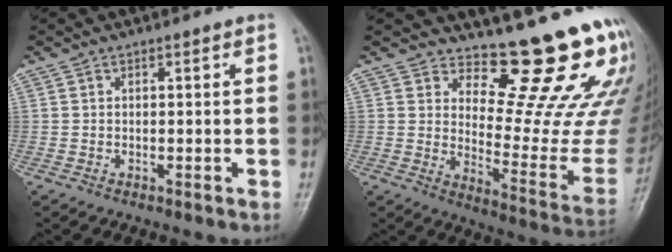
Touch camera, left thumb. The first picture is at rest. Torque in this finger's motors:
{"motor_torque": [1.79, 0.92, 0.24, -0.44, 0.11]}